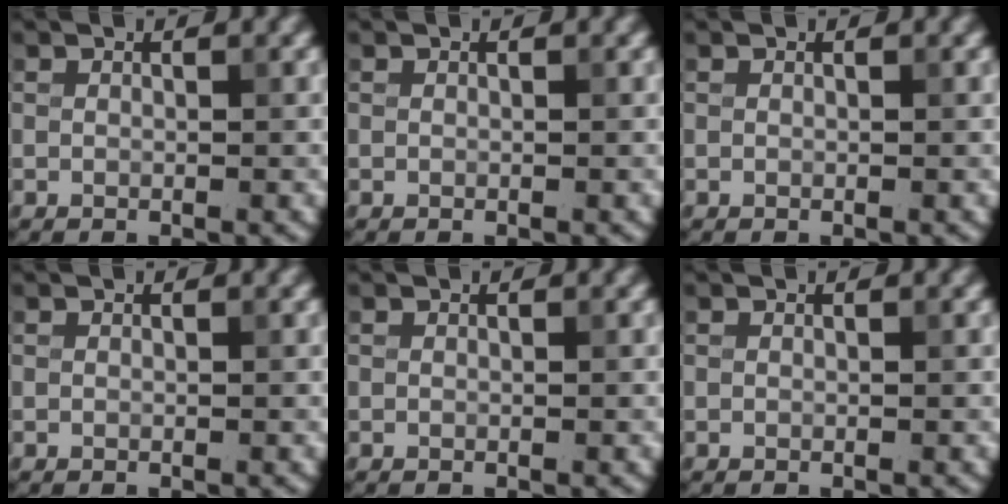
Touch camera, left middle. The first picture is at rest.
{"total": 0.0}
{"total": 0.0}
{"total": 0.0}
{"total": 0.0}
{"total": 0.0}